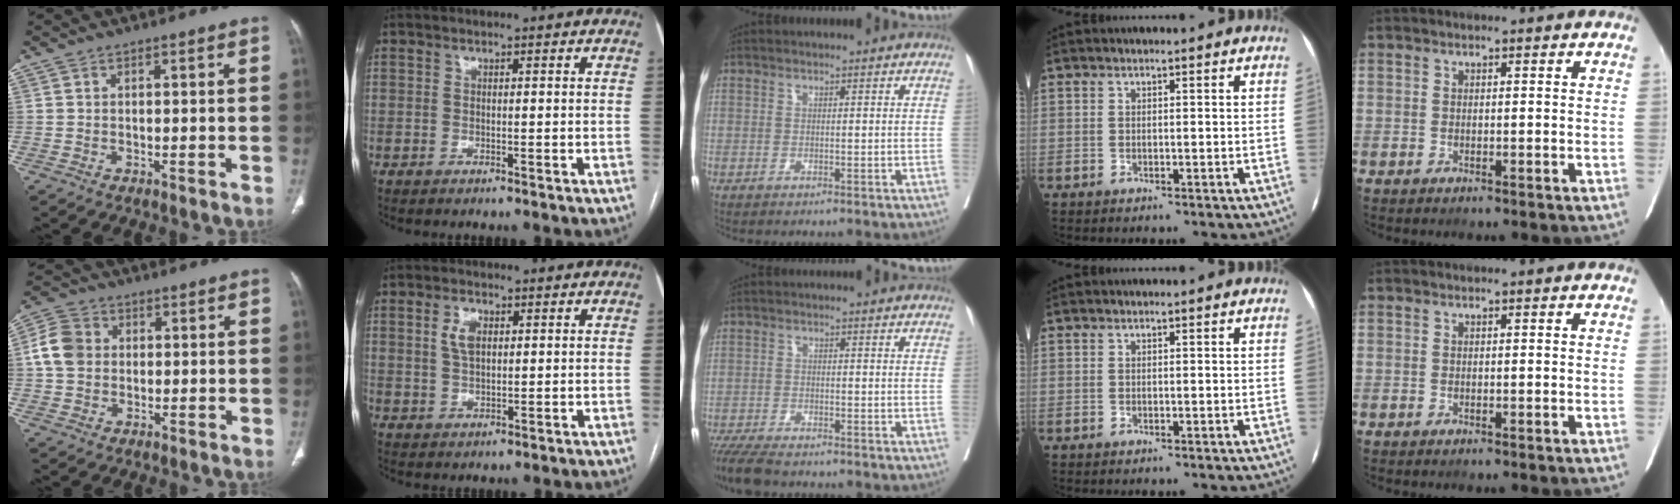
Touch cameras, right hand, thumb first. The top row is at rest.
{"thumb": {"total": 7.2, "force": [0.7, 6.0, 3.9], "torque": [-0.067, 0.013, 0.006]}, "index": {"total": 3.7, "force": [1.1, 1.9, 2.9], "torque": [-0.059, 0.007, 0.023]}, "middle": {"total": 7.1, "force": [-6.1, 1.3, 3.3], "torque": [-0.057, -0.018, -0.106]}}